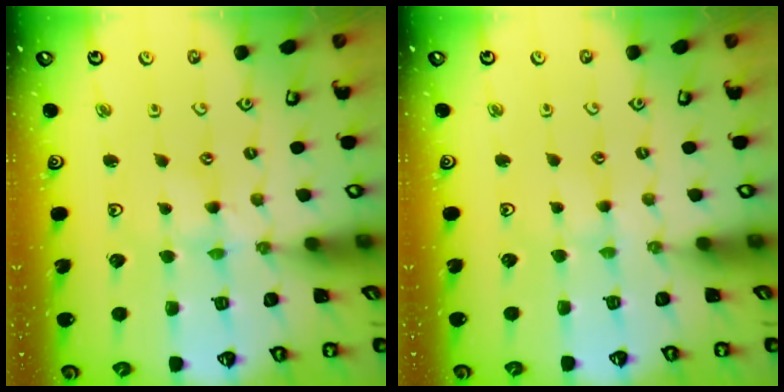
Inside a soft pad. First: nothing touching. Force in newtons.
{"total": 1.3, "press": 1.3, "slide": 0.4}